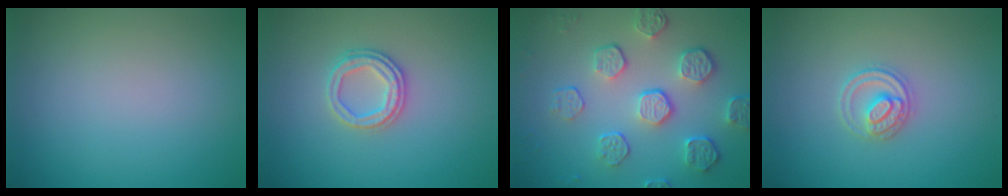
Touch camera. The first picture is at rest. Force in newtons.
{"total": 2.5, "press": 2.4, "slide": 0.6}
{"total": 5.7, "press": 4.1, "slide": 3.9}
{"total": 2.5, "press": 2.4, "slide": 0.3}